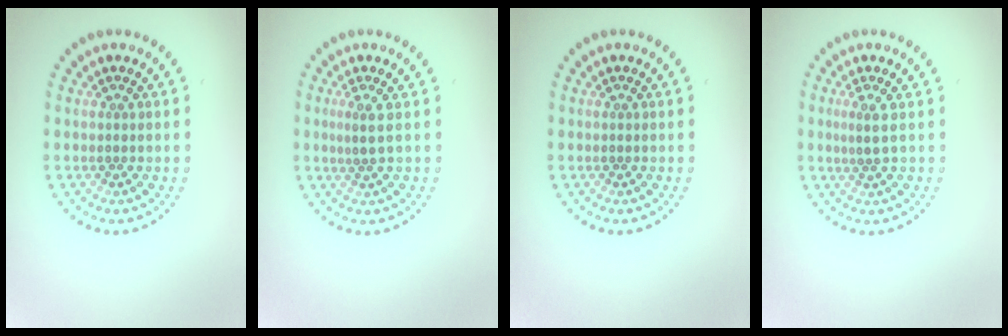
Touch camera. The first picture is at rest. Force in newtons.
{"total": 1.5, "press": 1.0, "slide": 1.1}
{"total": 0.0}
{"total": 1.5, "press": 1.0, "slide": 1.1}